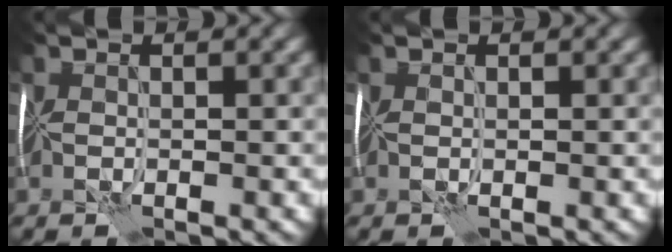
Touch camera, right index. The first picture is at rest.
{"total": 0.0}